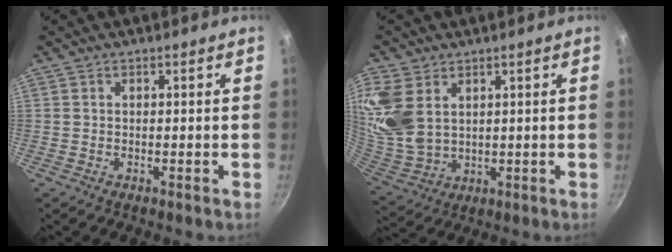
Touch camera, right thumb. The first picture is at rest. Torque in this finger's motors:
{"motor_torque": [0.48, 3.22, 1.28, -0.14, 0.19]}